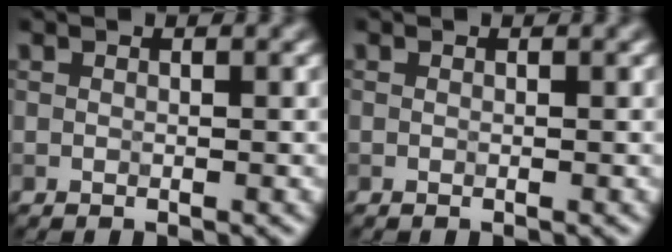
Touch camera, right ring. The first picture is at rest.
{"total": 0.0}